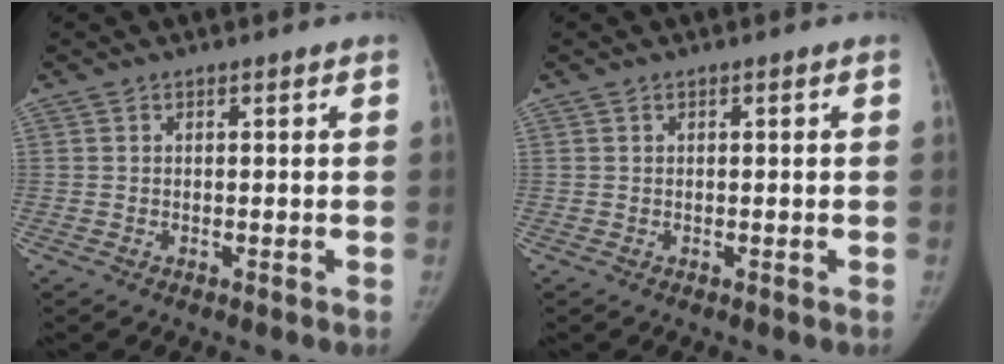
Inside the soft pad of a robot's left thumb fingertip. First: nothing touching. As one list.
[{"total": 0.0}]